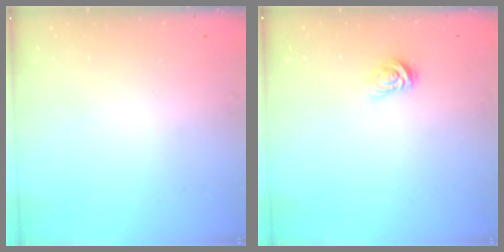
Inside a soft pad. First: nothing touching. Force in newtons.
{"total": 3.4, "press": 3.4, "slide": 0.4}